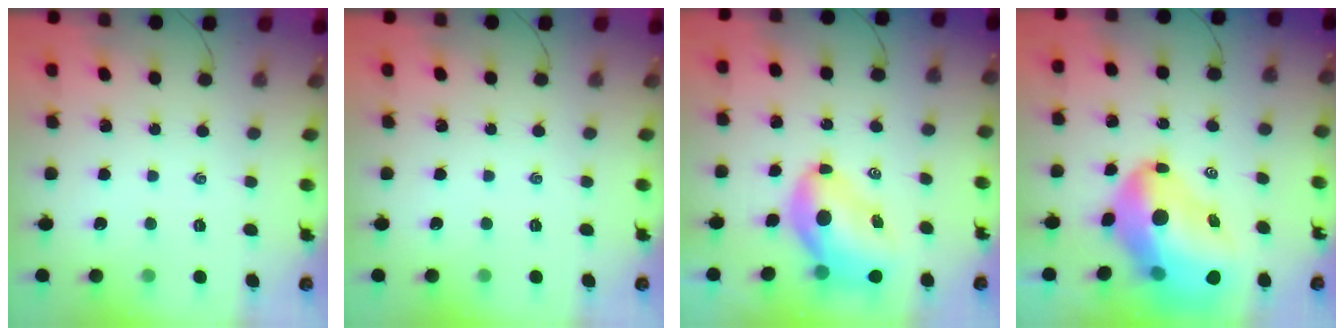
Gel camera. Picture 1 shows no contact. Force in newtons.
{"total": 0.0}
{"total": 10.4, "press": 9.9, "slide": 3.1}
{"total": 19.1, "press": 18.3, "slide": 5.6}